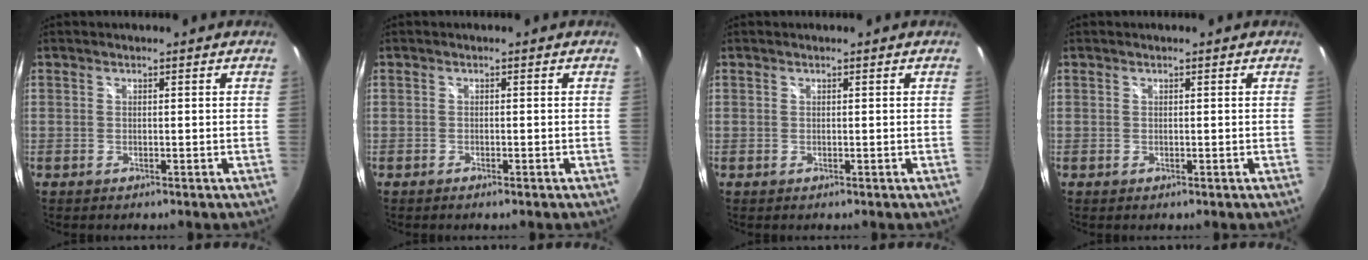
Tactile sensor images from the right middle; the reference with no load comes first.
{"total": 1.0, "force": [-0.8, 0.1, 0.5], "torque": [-0.010, -0.002, -0.015]}
{"total": 0.0}
{"total": 0.0}